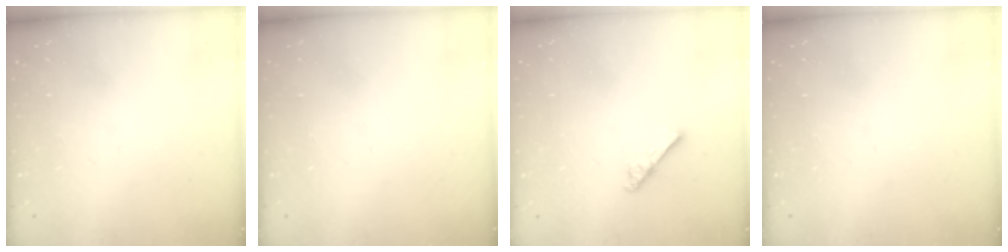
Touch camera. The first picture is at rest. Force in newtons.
{"total": 0.0}
{"total": 4.0, "press": 4.0, "slide": 0.5}
{"total": 0.0}